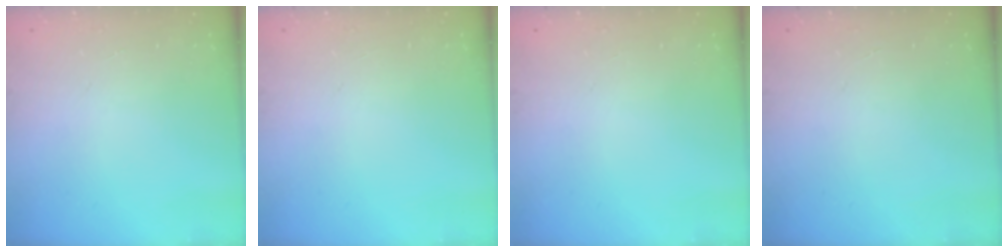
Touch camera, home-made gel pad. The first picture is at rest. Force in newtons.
{"total": 0.0}
{"total": 0.0}
{"total": 0.0}